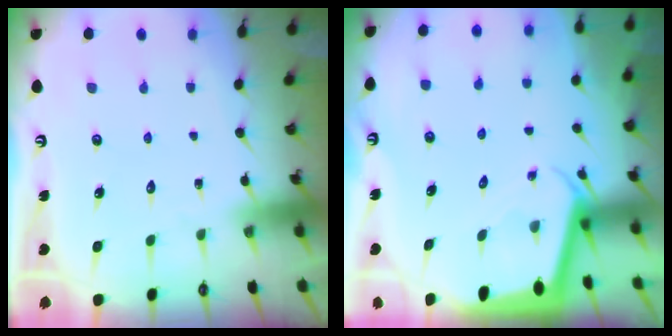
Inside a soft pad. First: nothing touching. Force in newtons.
{"total": 2.2, "press": 2.2, "slide": 0.2}